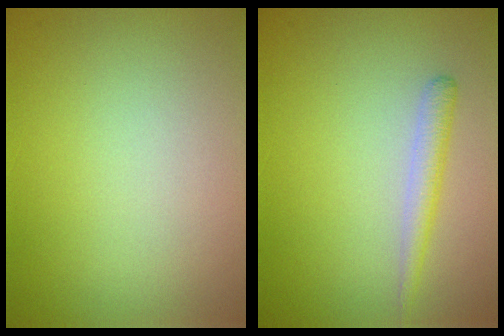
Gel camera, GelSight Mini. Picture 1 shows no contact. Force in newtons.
{"total": 1.7, "press": 1.7, "slide": 0.1}